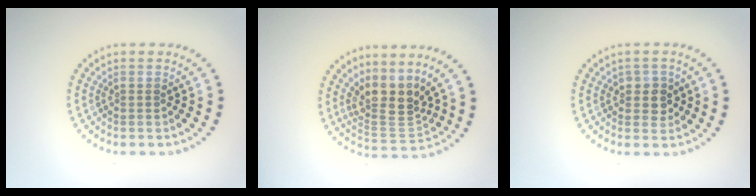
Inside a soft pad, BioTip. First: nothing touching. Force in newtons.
{"total": 4.0, "press": 2.9, "slide": 2.7}
{"total": 1.9, "press": 1.8, "slide": 0.6}